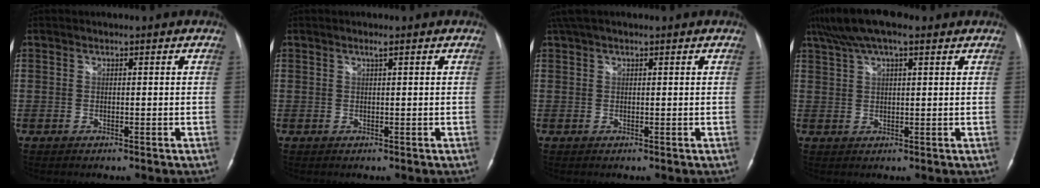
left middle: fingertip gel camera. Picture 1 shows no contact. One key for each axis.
{"total": 0.6, "fx": 0.4, "fy": -0.1, "fz": 0.5, "tx": -0.013, "ty": 0.001, "tz": 0.008}
{"total": 4.2, "fx": 3.2, "fy": 0.9, "fz": 2.6, "tx": -0.056, "ty": 0.038, "tz": 0.061}
{"total": 9.9, "fx": 6.9, "fy": 2.4, "fz": 6.7, "tx": -0.129, "ty": 0.038, "tz": 0.120}